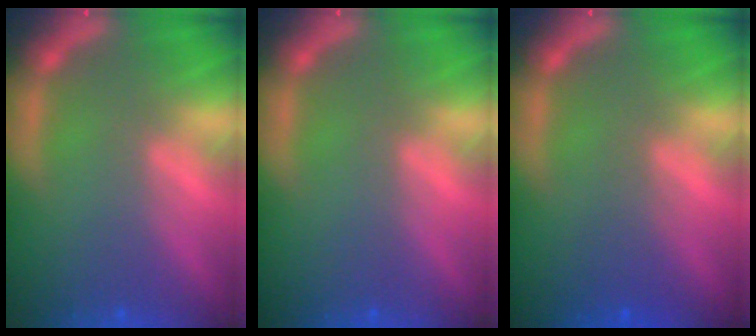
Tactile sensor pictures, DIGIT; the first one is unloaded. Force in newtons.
{"total": 0.0}
{"total": 2.0}